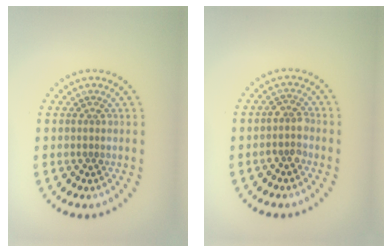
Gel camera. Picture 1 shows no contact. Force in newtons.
{"total": 1.8, "press": 1.5, "slide": 0.9}